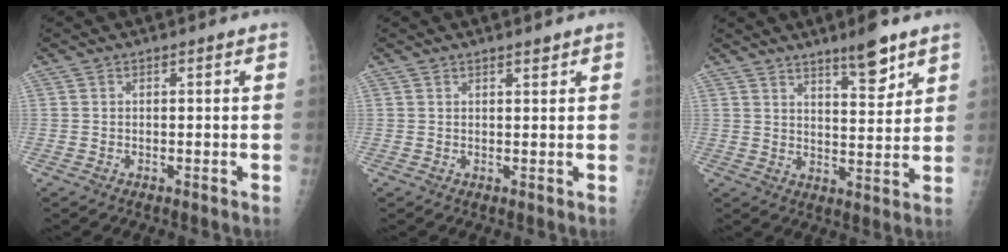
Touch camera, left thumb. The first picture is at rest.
{"total": 1.2, "force": [1.0, 0.3, 0.5], "torque": [-0.005, -0.008, 0.017]}
{"total": 8.0, "force": [5.7, 2.0, 5.3], "torque": [-0.066, -0.042, 0.090]}